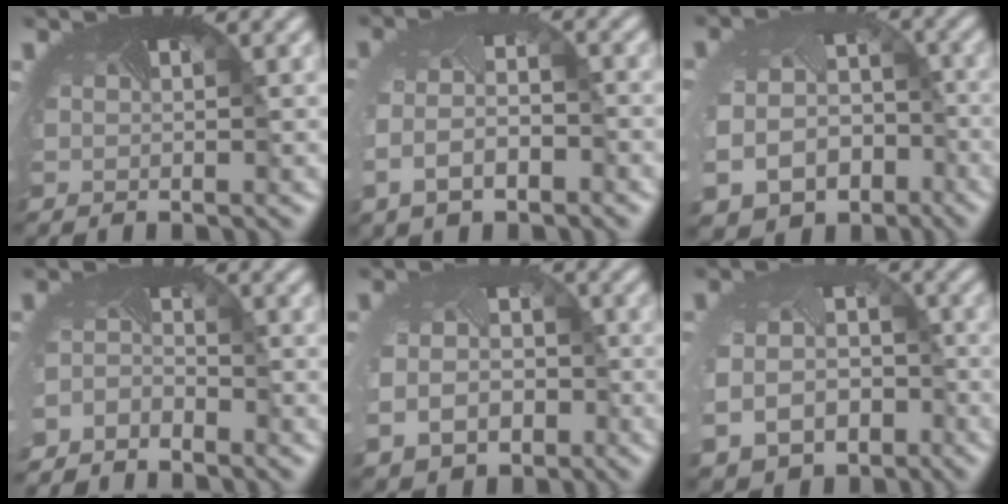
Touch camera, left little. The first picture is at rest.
{"total": 4.3, "force": [-1.4, 2.5, 3.2], "torque": [-0.084, -0.012, -0.033]}
{"total": 12.9, "force": [-6.1, 10.4, 4.6], "torque": [-0.109, -0.078, -0.077]}
{"total": 3.4, "force": [-3.3, 0.6, -0.5], "torque": [-0.013, -0.018, -0.067]}
{"total": 7.8, "force": [-2.8, 6.4, 3.5], "torque": [-0.072, -0.046, -0.035]}
{"total": 9.2, "force": [-4.0, 7.4, 3.9], "torque": [-0.091, -0.058, -0.049]}